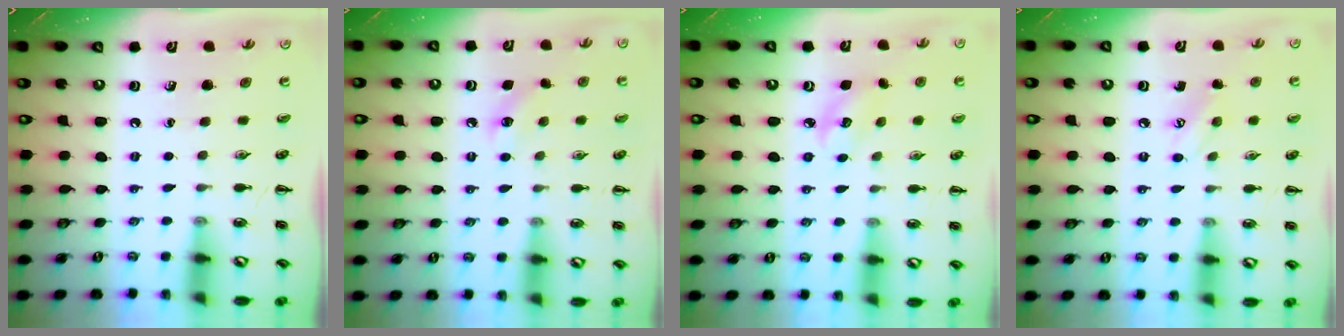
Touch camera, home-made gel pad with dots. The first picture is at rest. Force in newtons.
{"total": 7.1, "press": 7.0, "slide": 1.5}
{"total": 5.5, "press": 5.4, "slide": 1.0}
{"total": 7.4, "press": 7.1, "slide": 1.9}